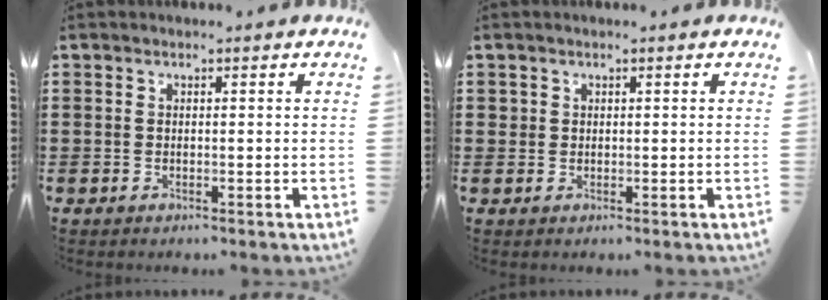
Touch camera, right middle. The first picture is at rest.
{"total": 1.1, "force": [0.5, 1.0, 0.1], "torque": [-0.006, 0.003, 0.010]}